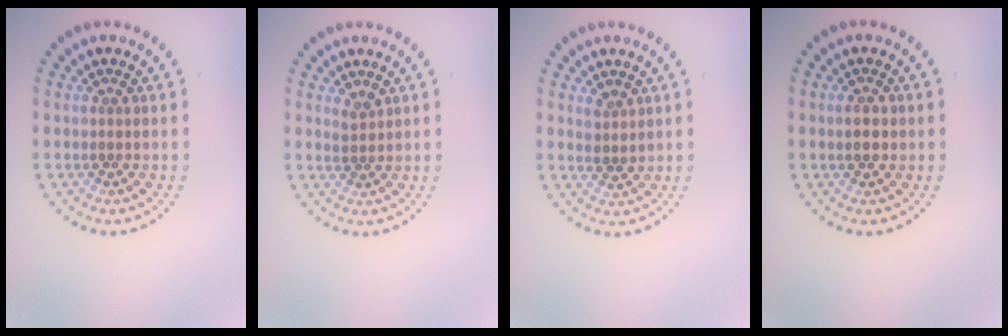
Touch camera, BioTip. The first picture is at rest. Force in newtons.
{"total": 1.2, "press": 0.9, "slide": 0.8}
{"total": 1.4, "press": 1.2, "slide": 0.7}
{"total": 2.1, "press": 2.1, "slide": 0.0}